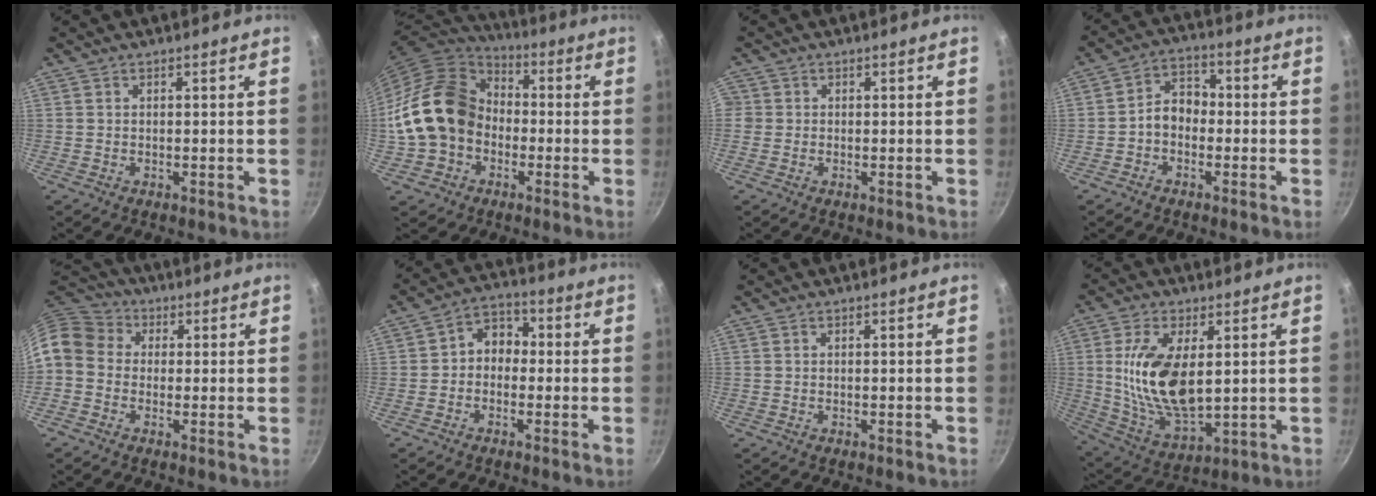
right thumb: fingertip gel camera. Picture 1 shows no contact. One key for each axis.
{"total": 17.4, "fx": -2.4, "fy": 14.1, "fz": 9.9, "tx": -0.153, "ty": 0.051, "tz": -0.050}
{"total": 1.8, "fx": -0.2, "fy": 1.7, "fz": 0.3, "tx": 0.005, "ty": 0.004, "tz": -0.008}
{"total": 6.0, "fx": -1.4, "fy": 4.5, "fz": 3.7, "tx": -0.037, "ty": 0.030, "tz": -0.037}
{"total": 10.0, "fx": 0.5, "fy": 8.4, "fz": 5.3, "tx": -0.084, "ty": 0.030, "tz": -0.012}
{"total": 5.9, "fx": -0.6, "fy": 4.7, "fz": 3.5, "tx": -0.021, "ty": 0.024, "tz": -0.028}
{"total": 0.0}
{"total": 16.3, "fx": 2.5, "fy": 8.1, "fz": 13.9, "tx": -0.255, "ty": -0.020, "tz": 0.058}